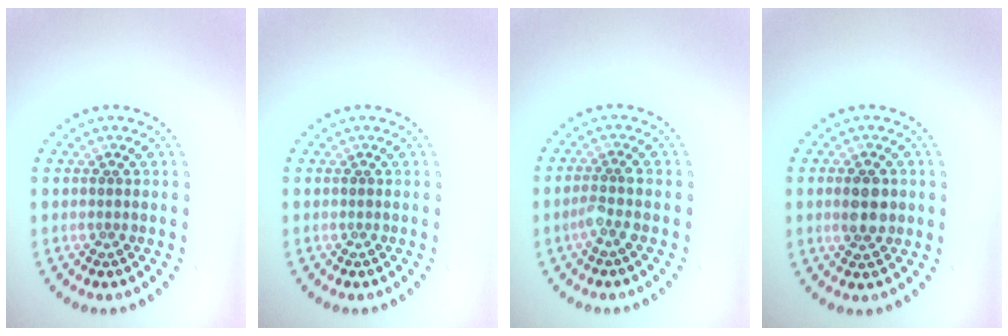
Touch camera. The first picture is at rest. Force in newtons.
{"total": 0.0}
{"total": 1.6, "press": 1.3, "slide": 0.9}
{"total": 3.0, "press": 3.0, "slide": 0.2}